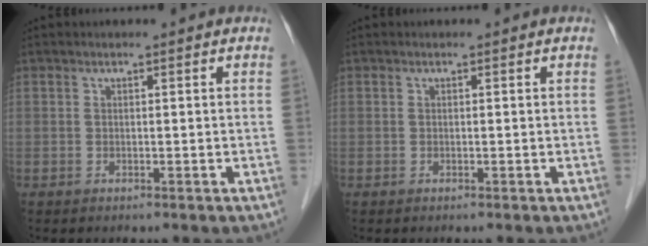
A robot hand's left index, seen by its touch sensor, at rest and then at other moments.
{"total": 0.0}